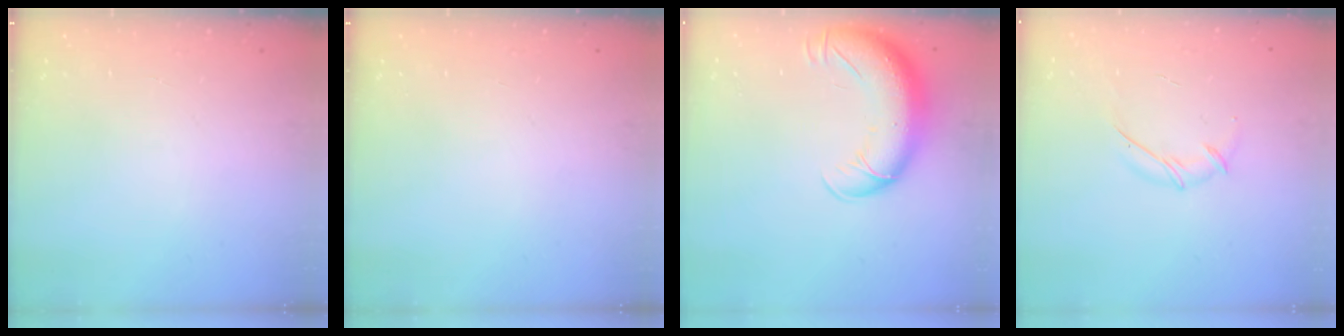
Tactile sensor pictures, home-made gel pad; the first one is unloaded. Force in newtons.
{"total": 0.0}
{"total": 15.0, "press": 14.6, "slide": 3.6}
{"total": 6.1, "press": 6.0, "slide": 1.1}